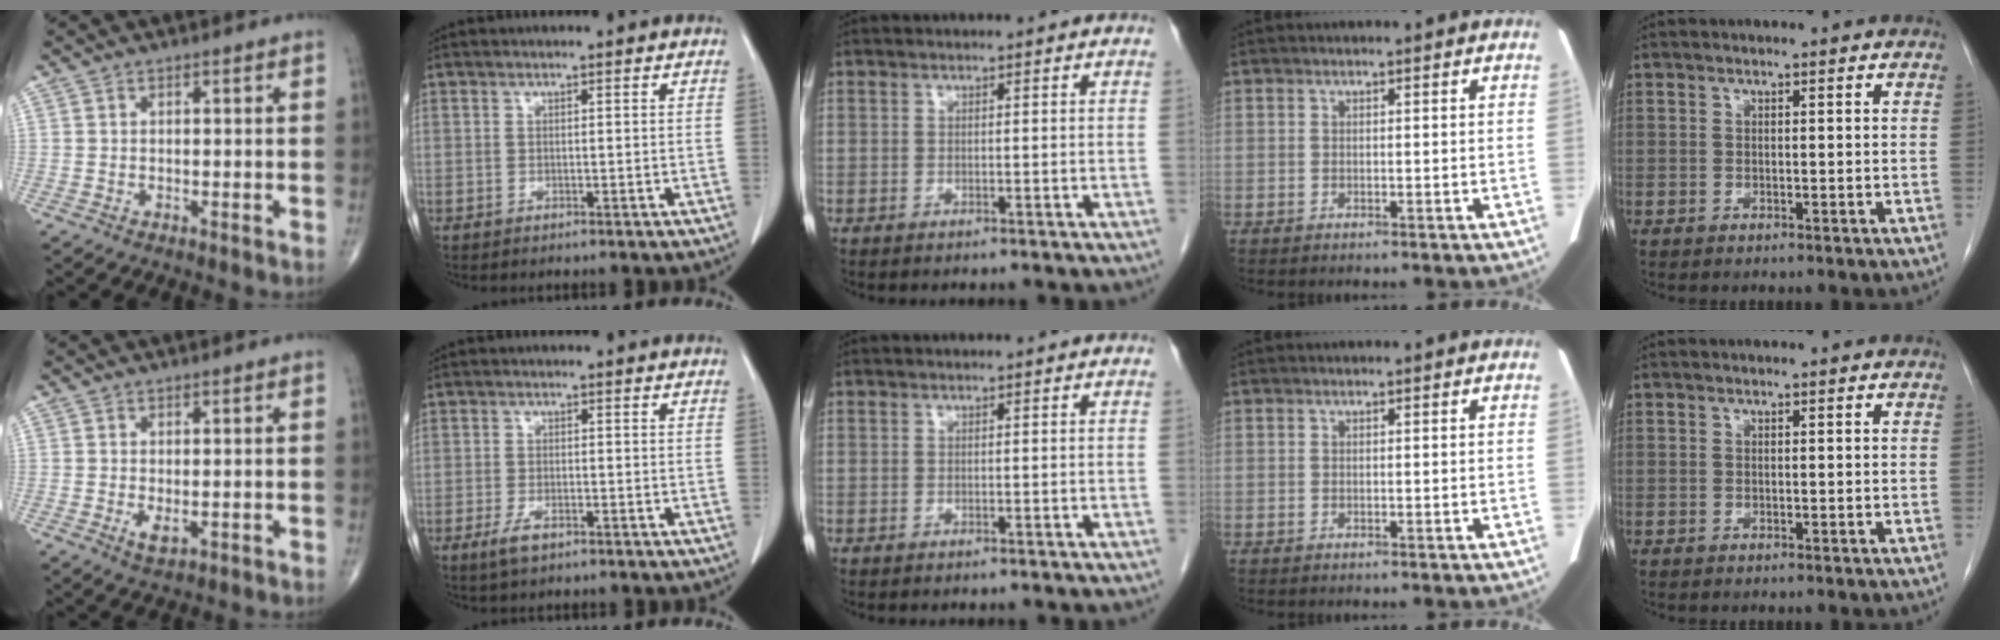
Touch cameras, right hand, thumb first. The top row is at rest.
{"thumb": {"total": 2.3, "force": [-0.4, 1.0, 2.0], "torque": [-0.032, -0.005, -0.001]}, "index": {"total": 2.9, "force": [-1.8, 1.0, 2.0], "torque": [-0.044, -0.002, -0.032]}}